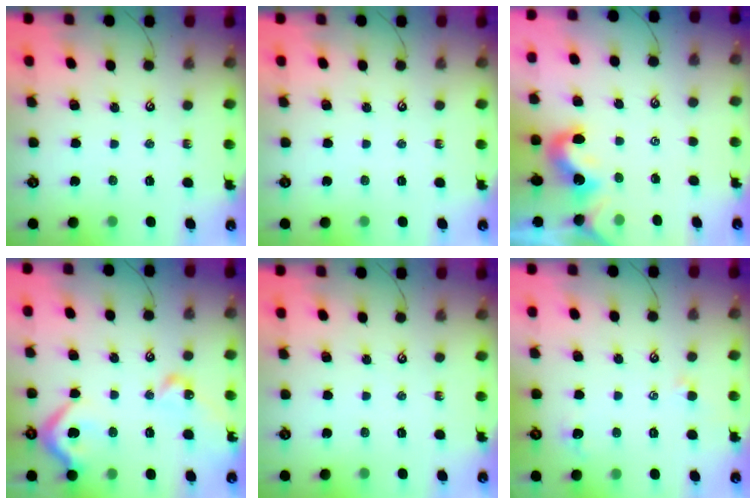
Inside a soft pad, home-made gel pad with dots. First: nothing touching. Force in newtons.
{"total": 0.0}
{"total": 0.7, "press": 0.5, "slide": 0.4}
{"total": 15.1, "press": 15.0, "slide": 1.7}
{"total": 0.0}
{"total": 0.0}